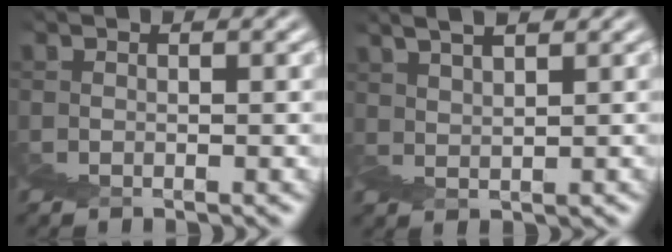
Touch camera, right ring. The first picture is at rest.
{"total": 2.7, "force": [2.2, -0.1, 1.5], "torque": [0.011, 0.030, 0.027]}